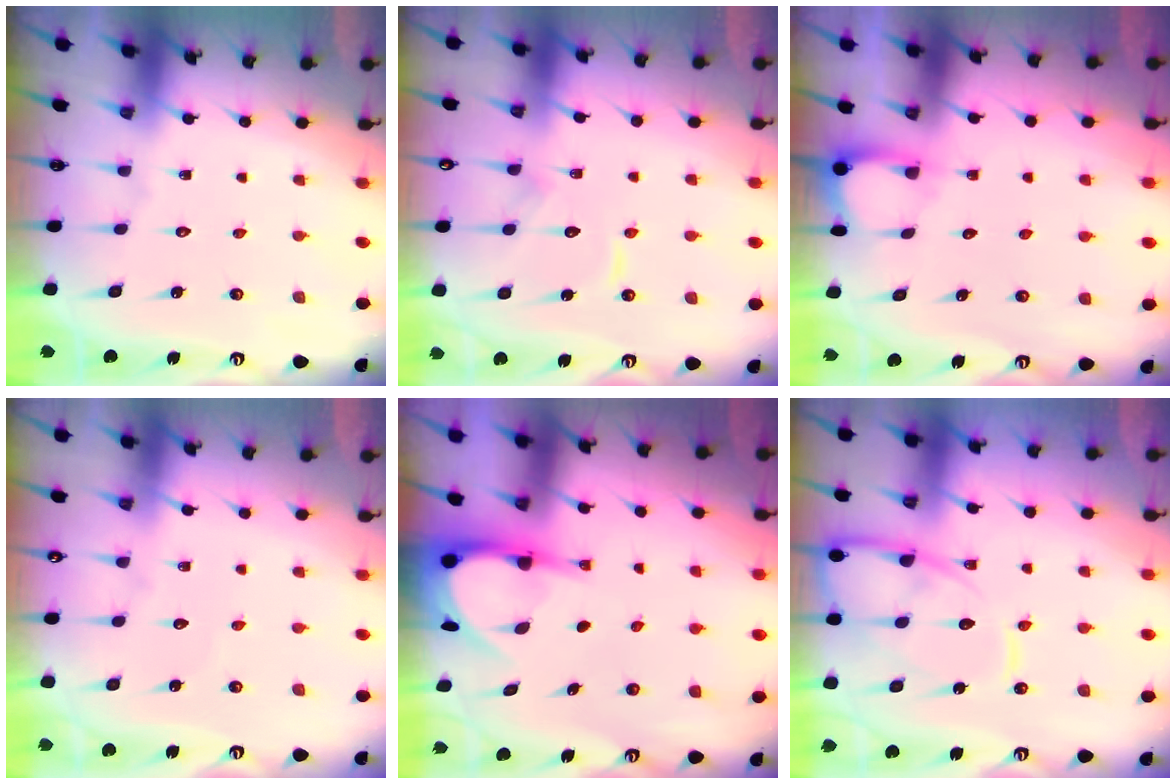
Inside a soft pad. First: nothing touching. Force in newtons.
{"total": 8.3, "press": 8.3, "slide": 0.6}
{"total": 1.9, "press": 1.9, "slide": 0.2}
{"total": 3.0, "press": 3.0, "slide": 0.1}
{"total": 6.4, "press": 6.4, "slide": 0.6}
{"total": 11.5, "press": 11.4, "slide": 1.2}